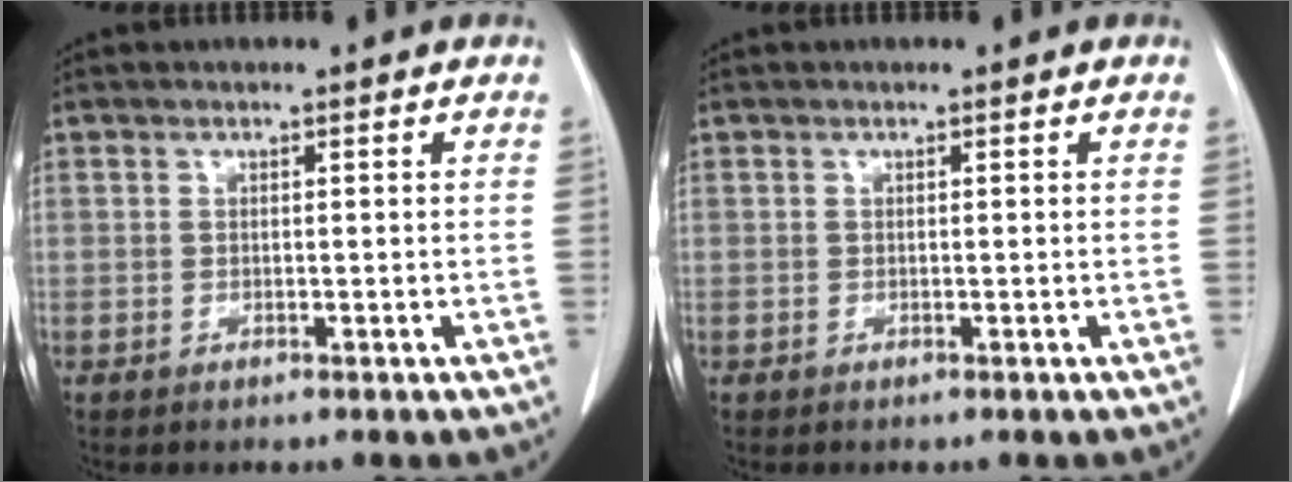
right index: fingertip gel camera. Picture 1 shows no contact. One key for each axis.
{"total": 0.0}